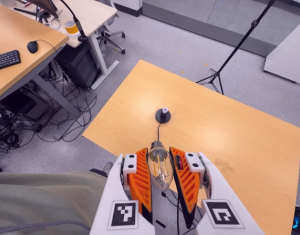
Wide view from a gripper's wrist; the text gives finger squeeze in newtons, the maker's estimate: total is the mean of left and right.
{"total": 20.8, "left": 22.6, "right": 19.1}